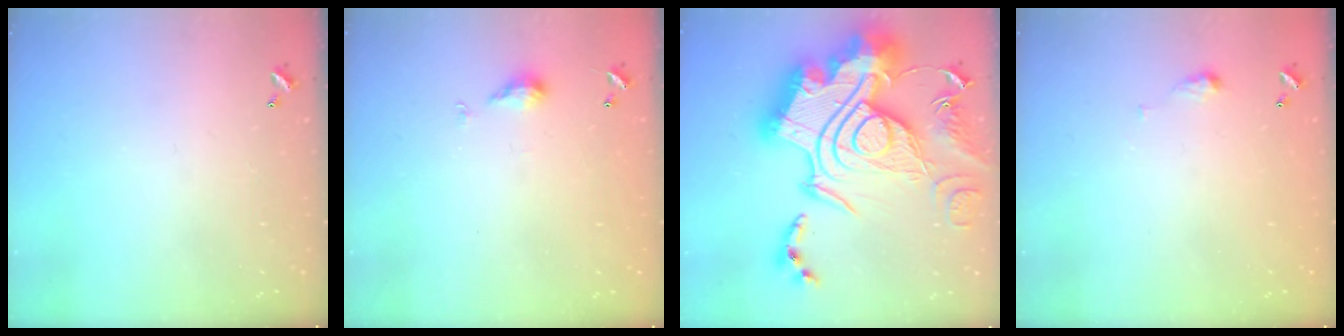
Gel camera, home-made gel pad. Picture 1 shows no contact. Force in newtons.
{"total": 4.4, "press": 4.3, "slide": 0.7}
{"total": 0.8, "press": 0.8, "slide": 0.0}
{"total": 2.9, "press": 2.9, "slide": 0.5}